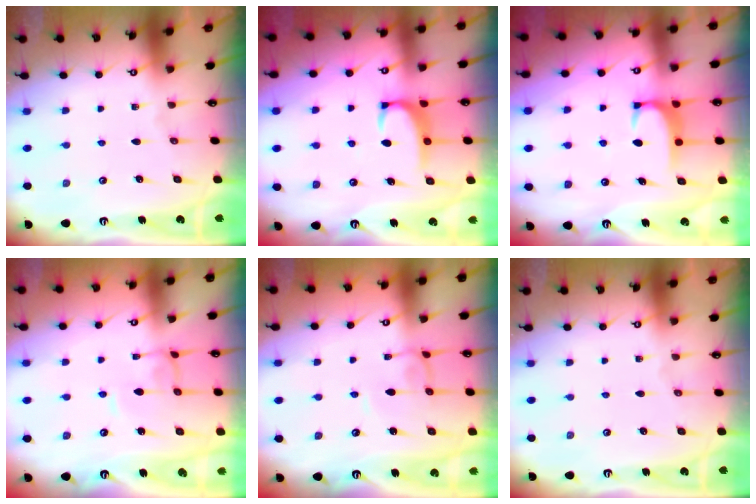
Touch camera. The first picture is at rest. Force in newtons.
{"total": 2.2, "press": 2.1, "slide": 0.7}
{"total": 1.9, "press": 1.9, "slide": 0.5}
{"total": 1.1, "press": 1.0, "slide": 0.3}
{"total": 2.1, "press": 2.1, "slide": 0.3}
{"total": 0.0}